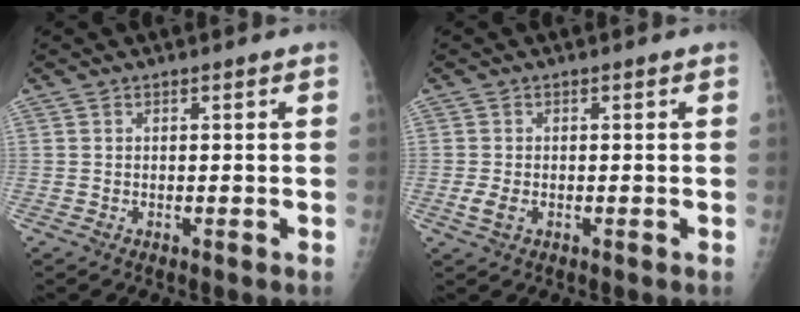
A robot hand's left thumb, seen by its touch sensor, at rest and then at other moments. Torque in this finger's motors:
{"motor_torque": [-0.22, 0.12, 0.32, 0.17, 0.09]}